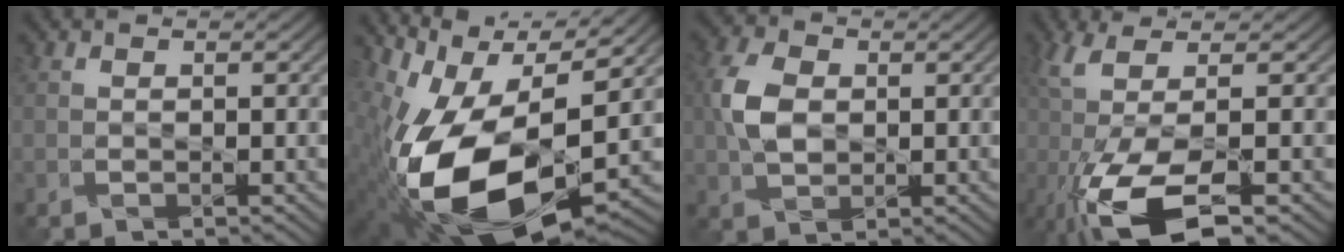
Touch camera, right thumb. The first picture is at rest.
{"total": 19.0, "force": [-2.0, 9.7, 16.2], "torque": [-0.331, -0.038, -0.019]}
{"total": 6.0, "force": [0.6, 4.1, 4.3], "torque": [-0.104, 0.006, 0.009]}
{"total": 12.3, "force": [-3.7, 3.5, 11.2], "torque": [-0.219, 0.005, -0.064]}